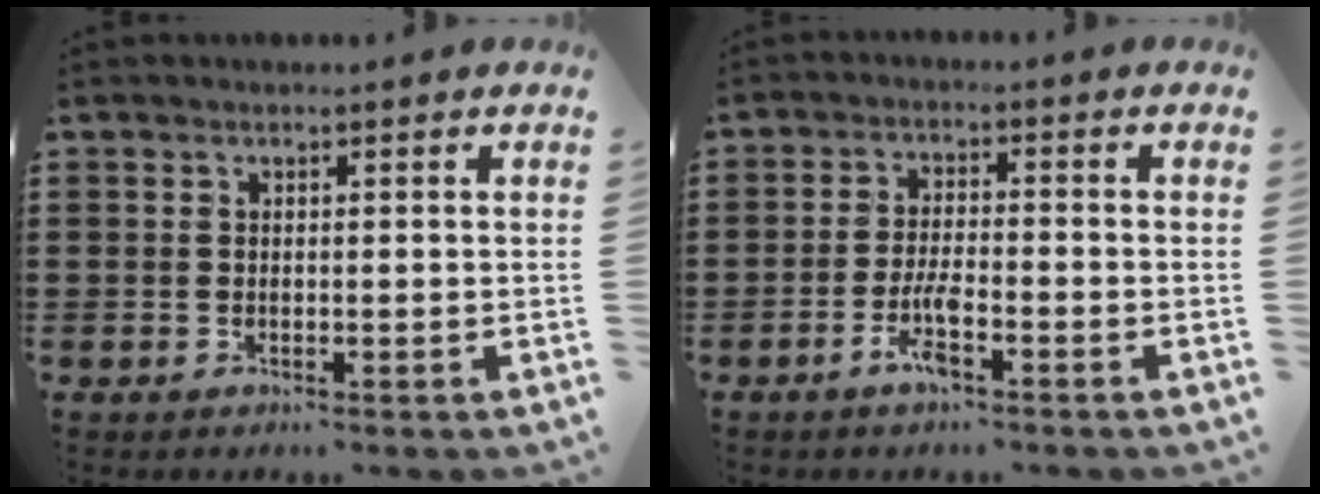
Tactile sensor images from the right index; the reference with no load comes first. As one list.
[{"total": 4.9, "force": [-2.5, 1.1, 4.1], "torque": [-0.095, -0.004, -0.051]}]